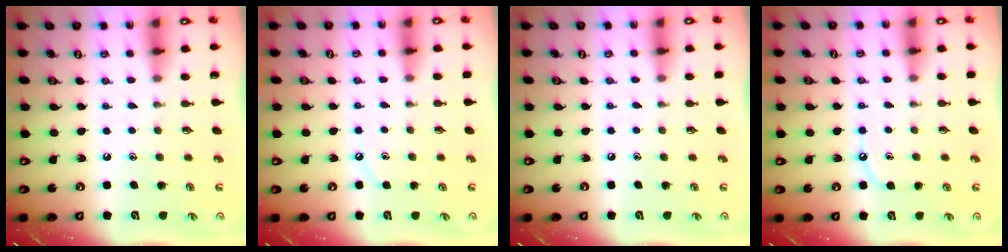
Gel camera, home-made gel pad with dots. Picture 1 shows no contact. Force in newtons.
{"total": 3.2, "press": 3.2, "slide": 0.4}
{"total": 1.0, "press": 1.0, "slide": 0.2}
{"total": 6.3, "press": 6.2, "slide": 0.7}